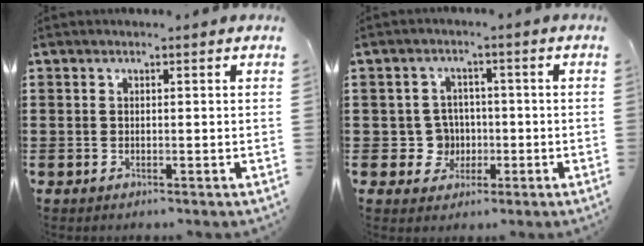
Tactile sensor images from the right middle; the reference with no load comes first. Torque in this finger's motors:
{"motor_torque": [0.18, -0.11, 0.00, -0.01]}